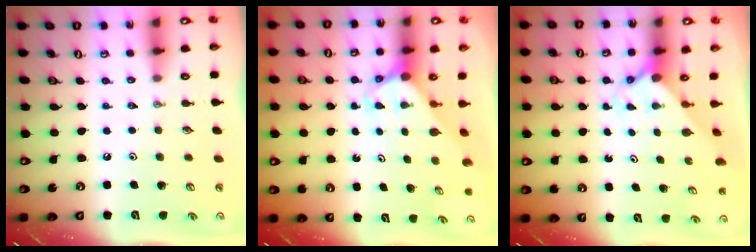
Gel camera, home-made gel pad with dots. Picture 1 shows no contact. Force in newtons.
{"total": 3.2, "press": 3.2, "slide": 0.2}
{"total": 1.2, "press": 1.2, "slide": 0.1}